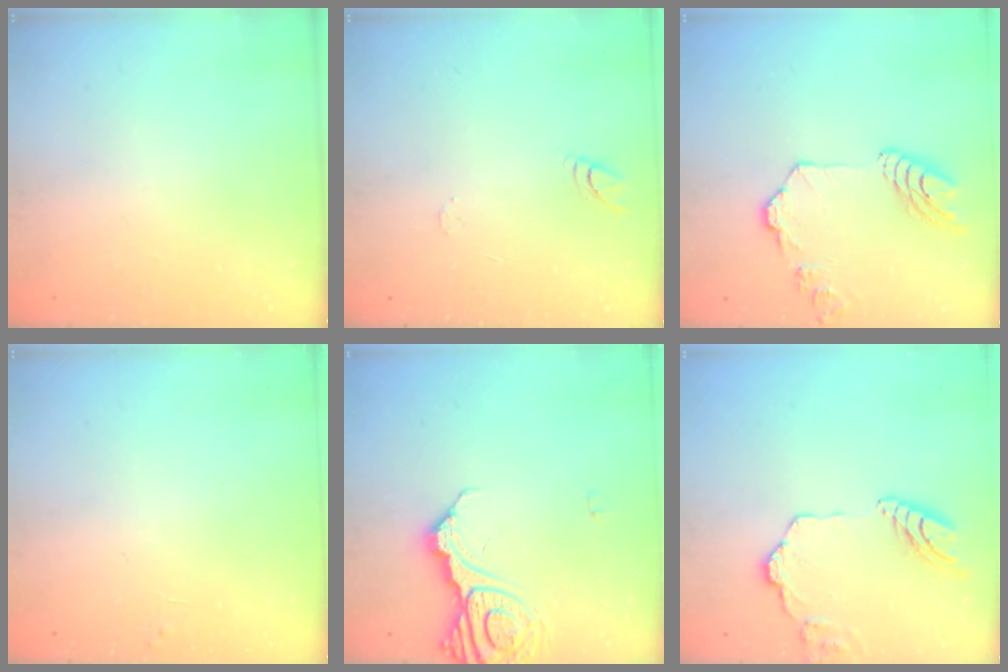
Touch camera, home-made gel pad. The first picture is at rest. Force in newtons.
{"total": 6.2, "press": 6.2, "slide": 0.6}
{"total": 12.4, "press": 12.3, "slide": 1.5}
{"total": 1.7, "press": 1.7, "slide": 0.1}
{"total": 14.0, "press": 13.9, "slide": 1.1}
{"total": 13.1, "press": 13.0, "slide": 1.4}